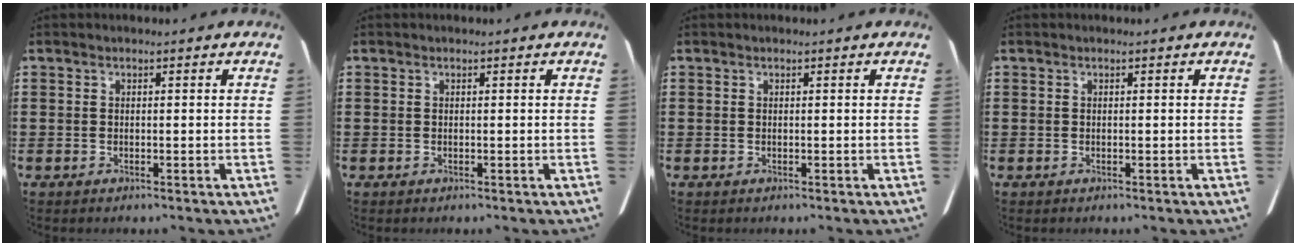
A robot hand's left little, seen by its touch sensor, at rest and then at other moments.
{"total": 0.0}
{"total": 0.0}
{"total": 0.0}